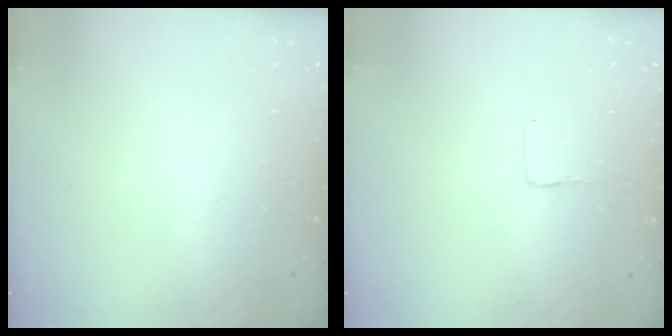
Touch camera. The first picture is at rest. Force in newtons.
{"total": 1.3, "press": 1.2, "slide": 0.1}